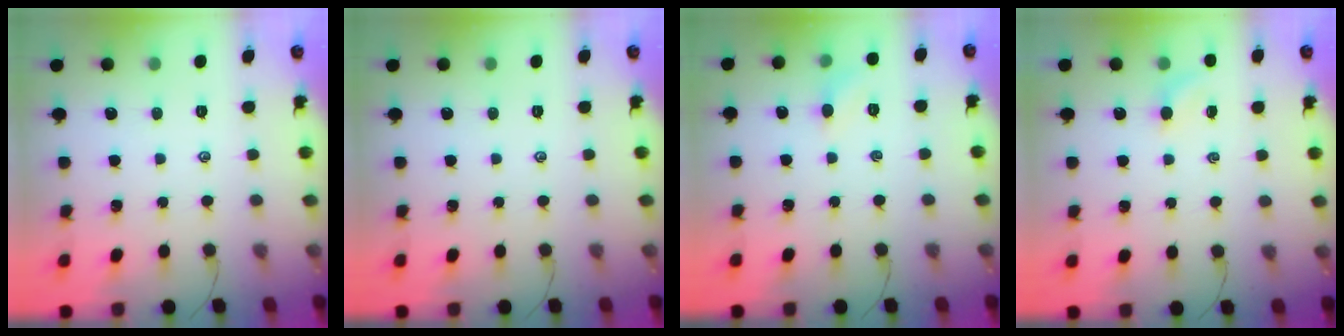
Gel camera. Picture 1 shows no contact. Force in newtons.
{"total": 0.0}
{"total": 4.2, "press": 3.9, "slide": 1.3}
{"total": 2.9, "press": 2.7, "slide": 0.9}